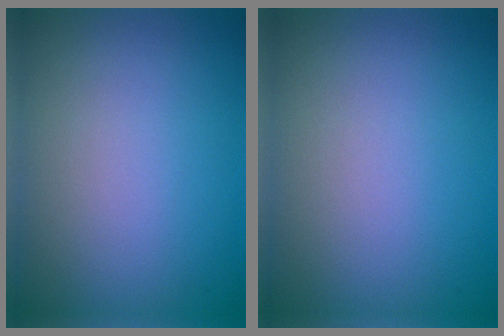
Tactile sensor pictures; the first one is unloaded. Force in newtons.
{"total": 0.0}